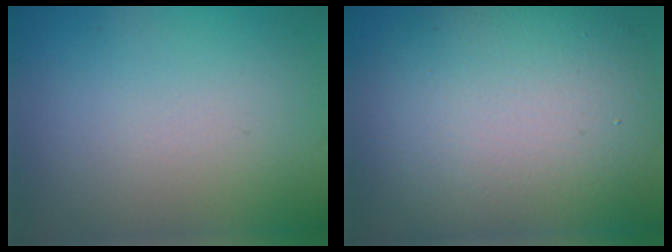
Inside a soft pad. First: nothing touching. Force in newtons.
{"total": 12.9, "press": 12.9, "slide": 0.9}